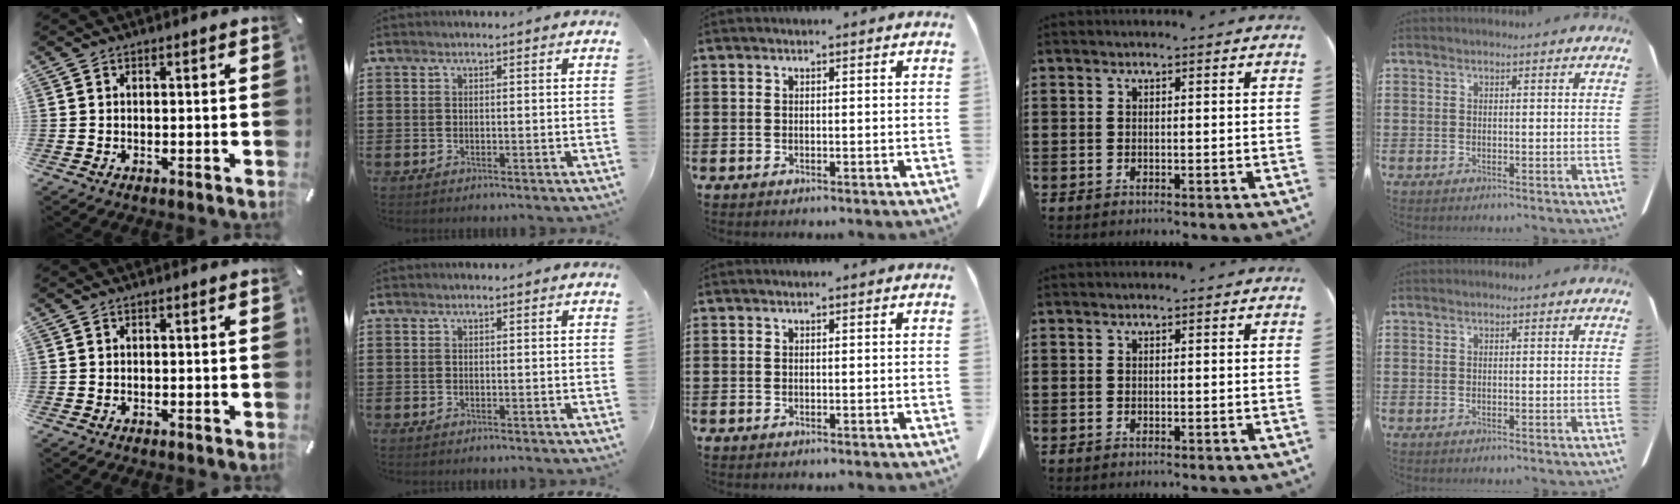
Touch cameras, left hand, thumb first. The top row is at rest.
{}